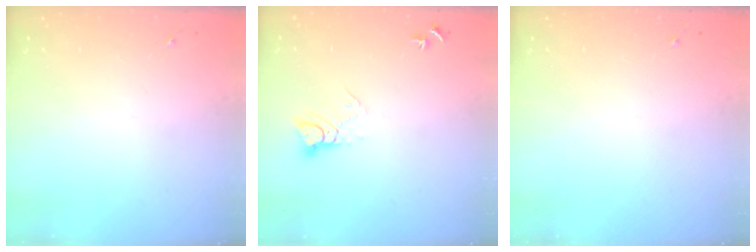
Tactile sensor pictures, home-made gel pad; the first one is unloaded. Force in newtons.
{"total": 5.1, "press": 5.1, "slide": 0.3}
{"total": 0.0}